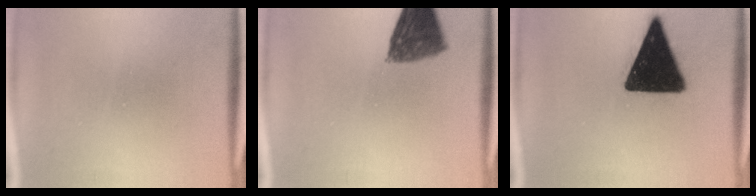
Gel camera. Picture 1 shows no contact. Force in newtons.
{"total": 8.9}
{"total": 18.8}